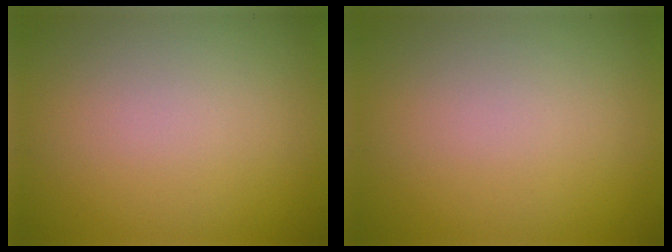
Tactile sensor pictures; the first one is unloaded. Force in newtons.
{"total": 0.0}